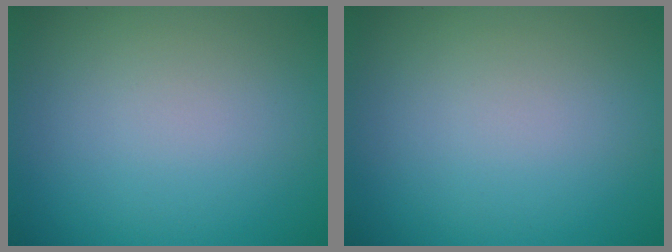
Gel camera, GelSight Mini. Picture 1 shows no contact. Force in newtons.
{"total": 0.0}